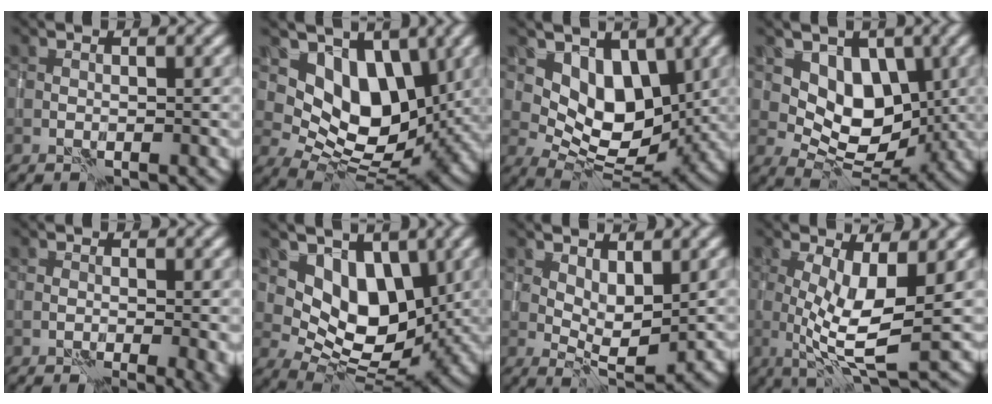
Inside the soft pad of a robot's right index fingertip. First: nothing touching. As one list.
[{"total": 8.5, "force": [2.8, 5.4, 5.9], "torque": [-0.095, -0.020, 0.042]}, {"total": 6.5, "force": [2.3, 3.9, 4.7], "torque": [-0.074, -0.018, 0.036]}, {"total": 5.7, "force": [1.7, 3.8, 3.8], "torque": [-0.054, -0.013, 0.028]}, {"total": 2.6, "force": [-0.6, 0.8, 2.4], "torque": [-0.023, -0.001, -0.009]}, {"total": 7.3, "force": [2.4, 4.5, 5.2], "torque": [-0.080, -0.019, 0.035]}, {"total": 3.3, "force": [1.5, 1.1, 2.7], "torque": [-0.046, -0.003, 0.030]}, {"total": 6.2, "force": [0.6, 1.3, 6.1], "torque": [-0.110, -0.005, 0.013]}]